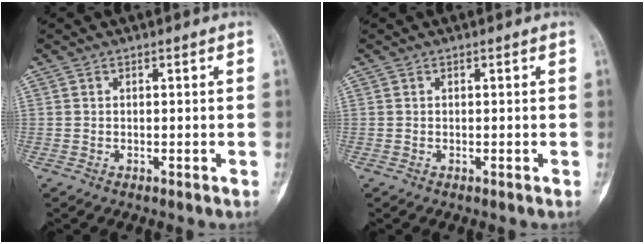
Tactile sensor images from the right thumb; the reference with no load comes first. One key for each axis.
{"total": 0.0}